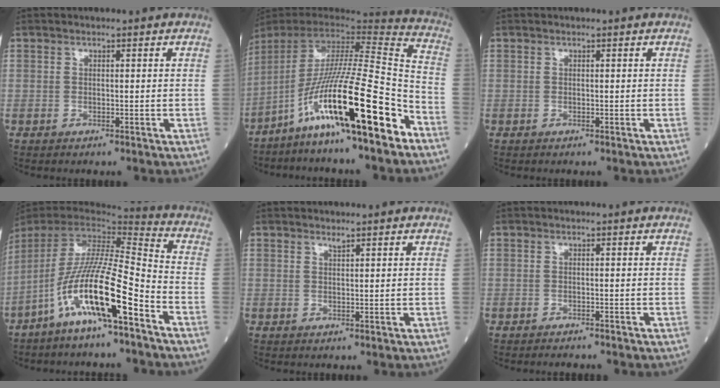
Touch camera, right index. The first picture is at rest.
{"total": 22.8, "force": [-12.9, 0.6, 18.8], "torque": [-0.332, -0.023, -0.236]}
{"total": 0.0}
{"total": 16.6, "force": [-8.9, 1.2, 14.0], "torque": [-0.285, -0.015, -0.170]}
{"total": 0.6, "force": [0.6, -0.1, 0.2], "torque": [-0.010, -0.006, 0.012]}
{"total": 2.7, "force": [-2.5, 0.4, 0.8], "torque": [-0.010, -0.004, -0.030]}